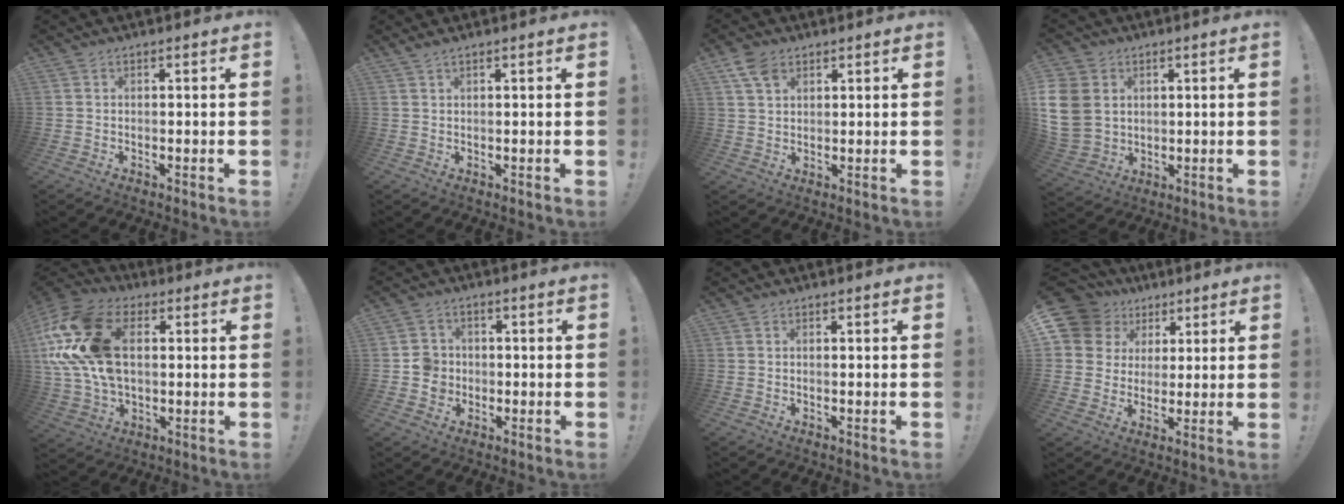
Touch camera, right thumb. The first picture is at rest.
{"total": 1.3, "force": [0.9, -0.2, 1.0], "torque": [-0.019, -0.001, 0.014]}
{"total": 5.6, "force": [3.2, 3.5, 2.9], "torque": [-0.054, -0.008, 0.062]}
{"total": 12.2, "force": [2.4, 10.1, 6.4], "torque": [-0.144, -0.010, 0.050]}
{"total": 22.9, "force": [4.8, 15.2, 16.4], "torque": [-0.317, 0.005, 0.094]}
{"total": 5.8, "force": [-0.9, 5.5, 1.4], "torque": [-0.014, 0.005, -0.014]}
{"total": 0.0}
{"total": 12.4, "force": [5.3, 10.4, 4.2], "torque": [-0.067, -0.026, 0.113]}